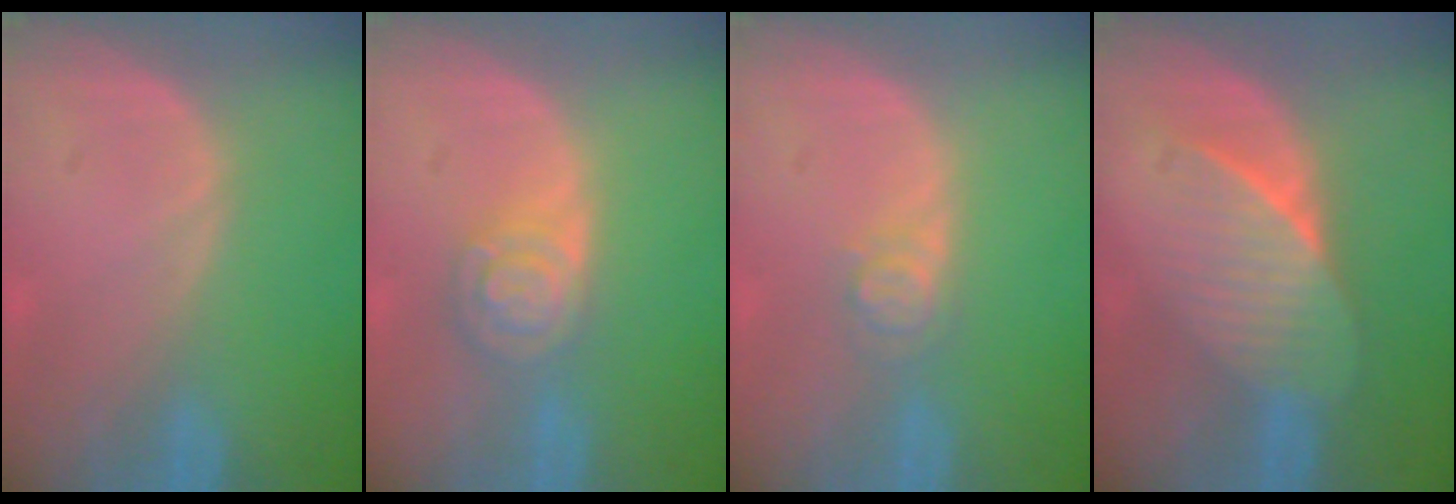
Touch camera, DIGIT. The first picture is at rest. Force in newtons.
{"total": 5.5, "press": 4.8, "slide": 2.6}
{"total": 2.6, "press": 2.6, "slide": 0.3}
{"total": 7.4, "press": 6.6, "slide": 3.4}